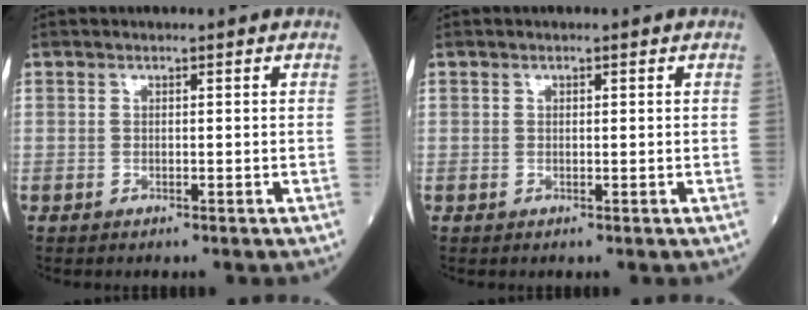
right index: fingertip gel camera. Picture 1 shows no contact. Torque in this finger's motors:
{"motor_torque": [-0.08, 0.03, -0.02, -0.01]}